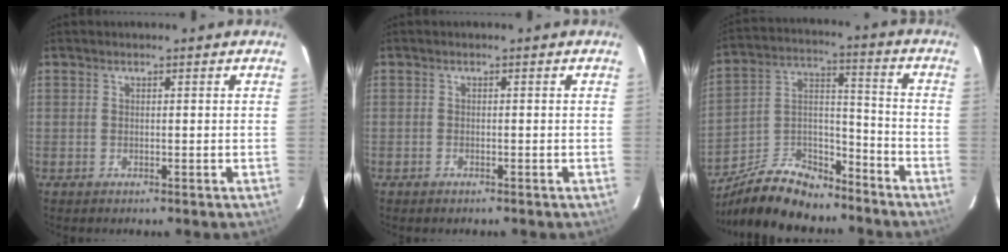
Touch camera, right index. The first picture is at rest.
{"total": 0.8, "force": [-0.6, 0.4, 0.2], "torque": [-0.005, 0.002, -0.011]}
{"total": 16.6, "force": [-12.4, 7.6, 7.9], "torque": [-0.171, 0.029, -0.207]}